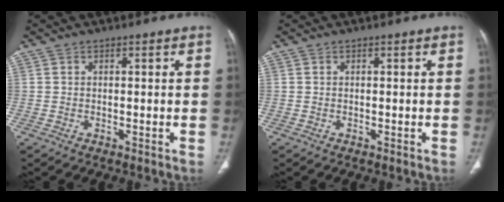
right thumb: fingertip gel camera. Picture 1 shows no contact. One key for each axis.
{"total": 0.0}